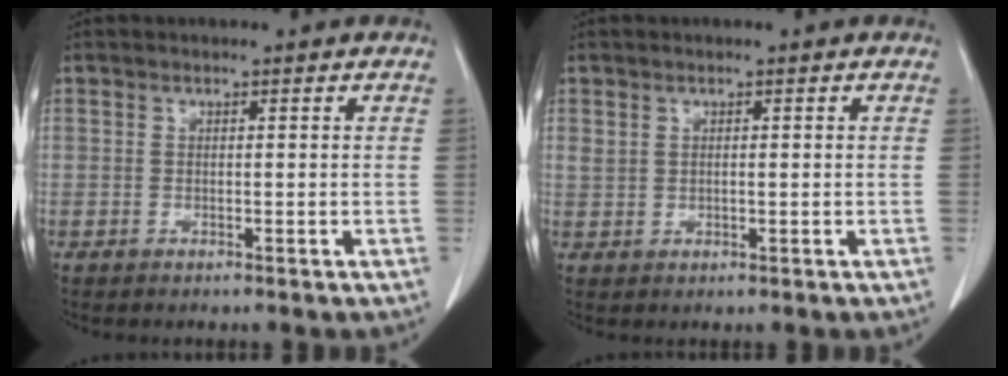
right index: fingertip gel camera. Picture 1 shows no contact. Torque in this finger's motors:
{"motor_torque": [0.11, 0.06, 0.02, 0.00]}